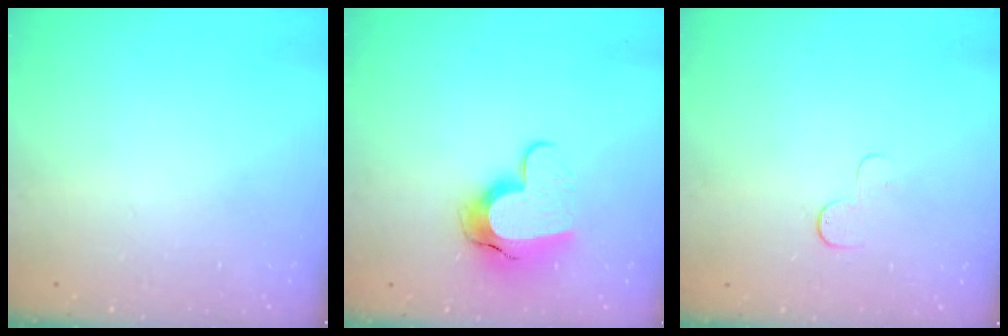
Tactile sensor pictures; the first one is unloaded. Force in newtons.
{"total": 10.9, "press": 10.9, "slide": 1.0}
{"total": 4.6, "press": 4.6, "slide": 0.3}